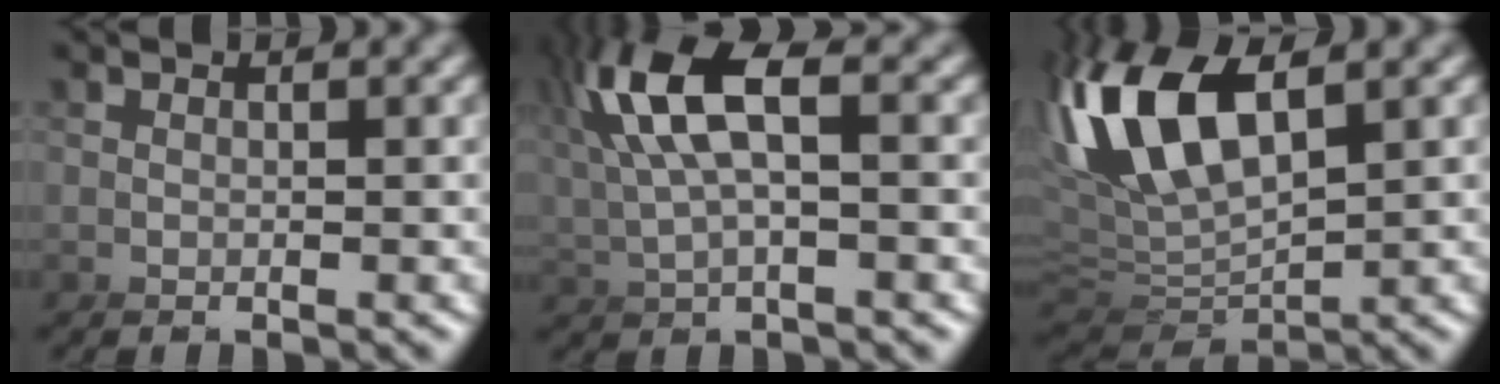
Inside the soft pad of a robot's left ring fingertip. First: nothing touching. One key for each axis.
{"total": 3.1, "fx": 1.7, "fy": 1.1, "fz": 2.4, "tx": -0.103, "ty": 0.017, "tz": 0.018}
{"total": 7.2, "fx": 2.6, "fy": 4.3, "fz": 5.2, "tx": -0.179, "ty": 0.009, "tz": 0.031}